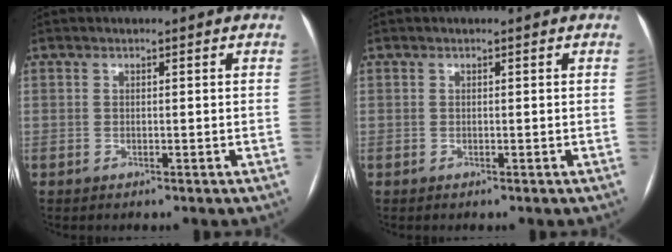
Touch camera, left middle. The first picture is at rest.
{"total": 0.0}